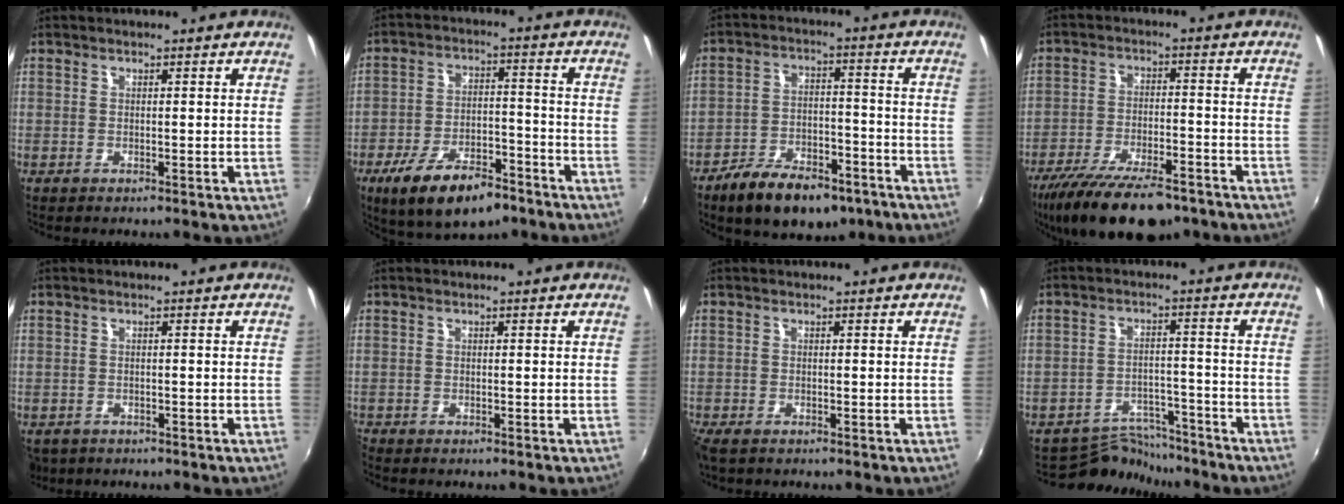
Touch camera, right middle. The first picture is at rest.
{"total": 14.8, "force": [-9.7, 6.1, 9.3], "torque": [-0.183, -0.013, -0.153]}
{"total": 14.5, "force": [-9.9, 6.9, 8.1], "torque": [-0.164, -0.008, -0.152]}
{"total": 17.7, "force": [-13.4, 5.8, 9.9], "torque": [-0.203, -0.041, -0.213]}
{"total": 4.9, "force": [-3.2, 3.1, 2.1], "torque": [-0.054, -0.017, -0.049]}
{"total": 0.7, "force": [-0.7, 0.1, 0.0], "torque": [-0.001, -0.004, -0.017]}
{"total": 2.9, "force": [-2.2, 1.1, 1.4], "torque": [-0.035, -0.015, -0.042]}
{"total": 8.0, "force": [-7.7, 2.2, -0.1], "torque": [-0.015, 0.011, -0.124]}